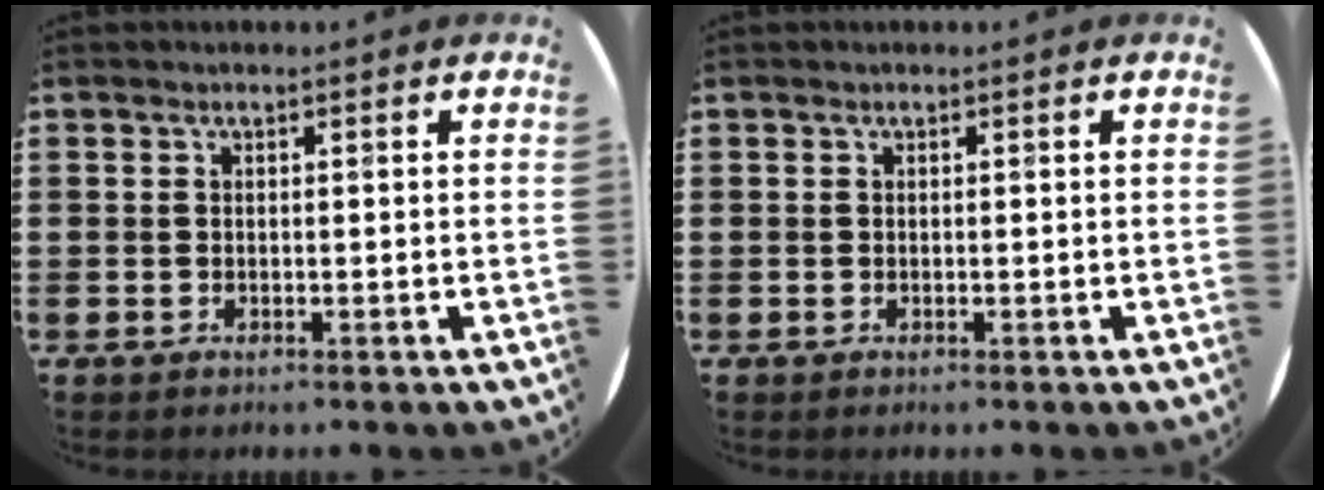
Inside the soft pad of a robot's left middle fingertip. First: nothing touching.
{"total": 0.0}